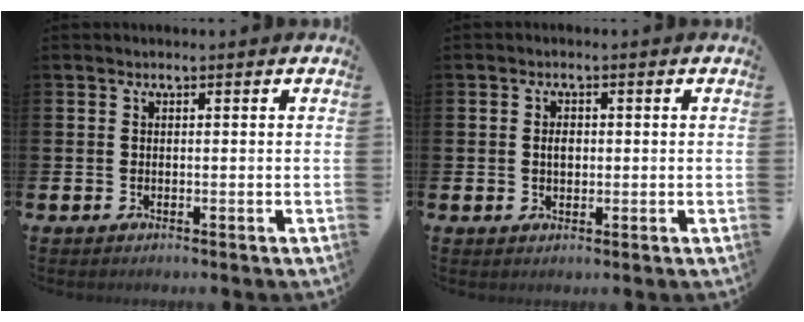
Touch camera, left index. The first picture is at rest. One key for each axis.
{"total": 1.9, "fx": 0.2, "fy": 1.3, "fz": 1.4, "tx": -0.009, "ty": 0.000, "tz": -0.002}